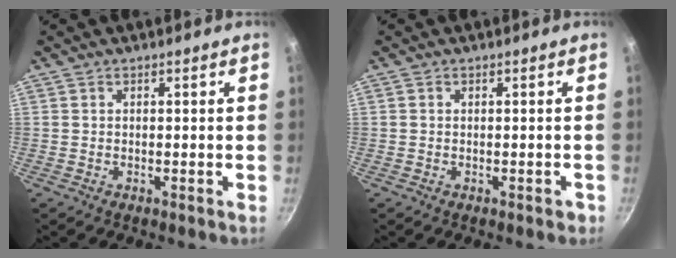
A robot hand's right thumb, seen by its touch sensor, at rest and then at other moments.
{"total": 1.2, "force": [-0.5, 0.8, 0.8], "torque": [-0.004, 0.009, -0.003]}